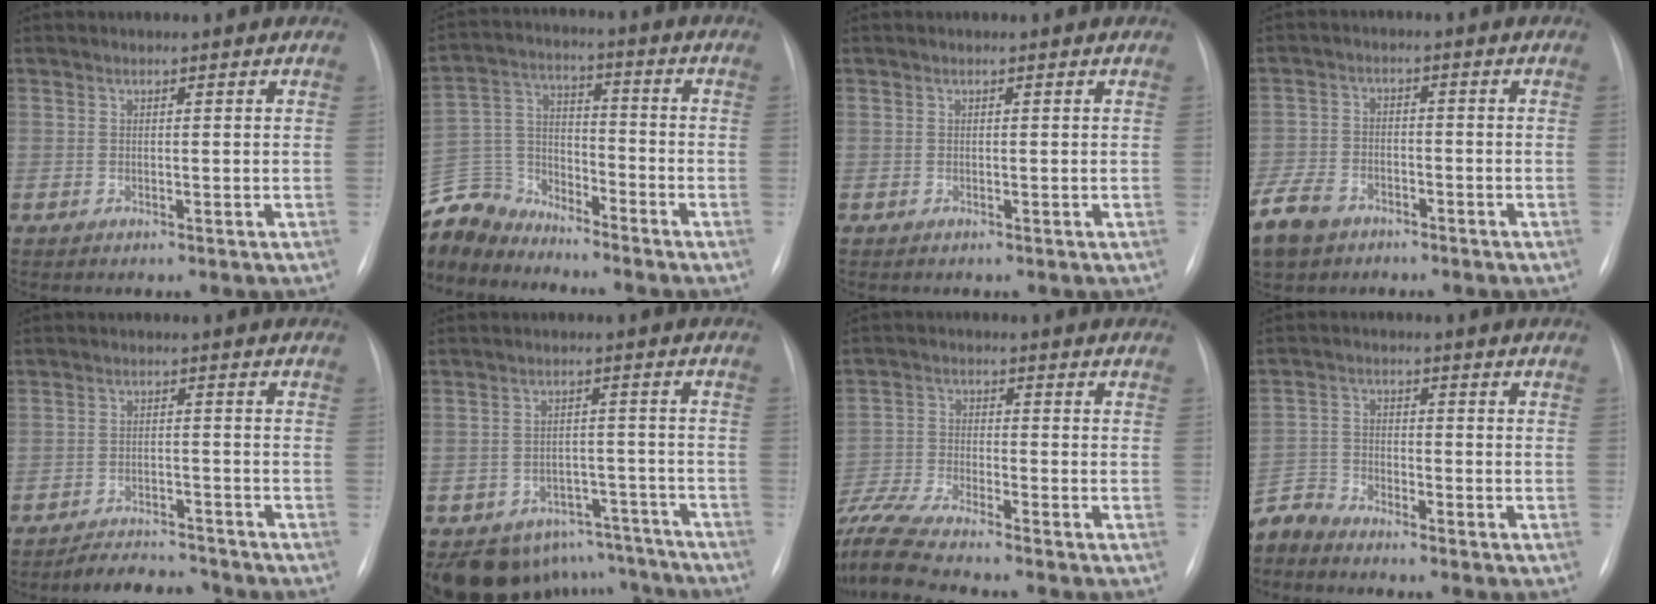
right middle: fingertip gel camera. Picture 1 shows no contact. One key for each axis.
{"total": 11.6, "fx": -11.1, "fy": 3.2, "fz": 0.7, "tx": -0.027, "ty": 0.023, "tz": -0.218}
{"total": 0.0}
{"total": 7.8, "fx": -5.2, "fy": 4.9, "fz": 3.3, "tx": -0.086, "ty": -0.001, "tz": -0.090}
{"total": 6.1, "fx": -5.9, "fy": 1.4, "fz": 0.8, "tx": -0.011, "ty": 0.000, "tz": -0.088}
{"total": 13.0, "fx": -11.0, "fy": 6.7, "fz": 1.4, "tx": -0.010, "ty": 0.041, "tz": -0.131}
{"total": 12.8, "fx": -11.5, "fy": 0.1, "fz": 5.5, "tx": -0.127, "ty": -0.010, "tz": -0.211}
{"total": 4.4, "fx": -4.3, "fy": 0.9, "fz": -0.1, "tx": 0.000, "ty": -0.010, "tz": -0.084}